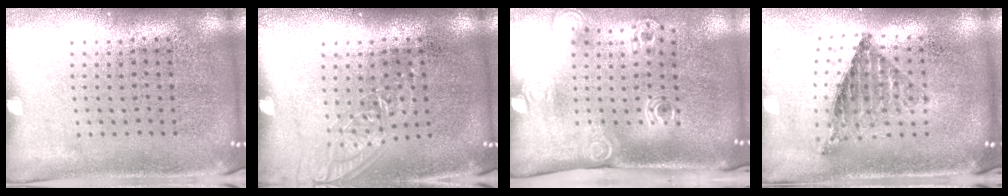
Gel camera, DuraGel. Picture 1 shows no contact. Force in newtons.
{"total": 1.1, "press": 1.1, "slide": 0.2}
{"total": 2.1, "press": 1.4, "slide": 1.6}
{"total": 0.8, "press": 0.8, "slide": 0.2}